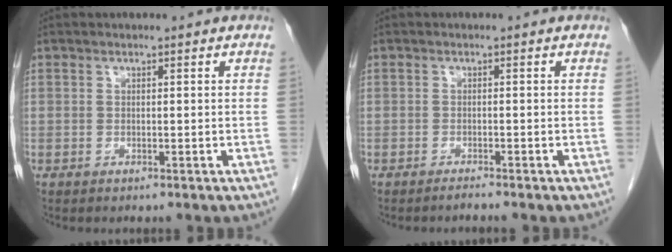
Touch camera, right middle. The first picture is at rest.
{"total": 0.9, "force": [-0.8, -0.2, 0.2], "torque": [-0.007, -0.002, -0.013]}